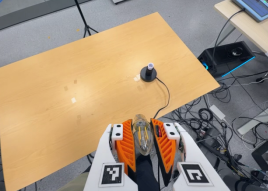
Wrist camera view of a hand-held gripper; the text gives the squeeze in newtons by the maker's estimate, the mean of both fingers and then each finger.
{"total": 18.3, "left": 19.1, "right": 17.5}